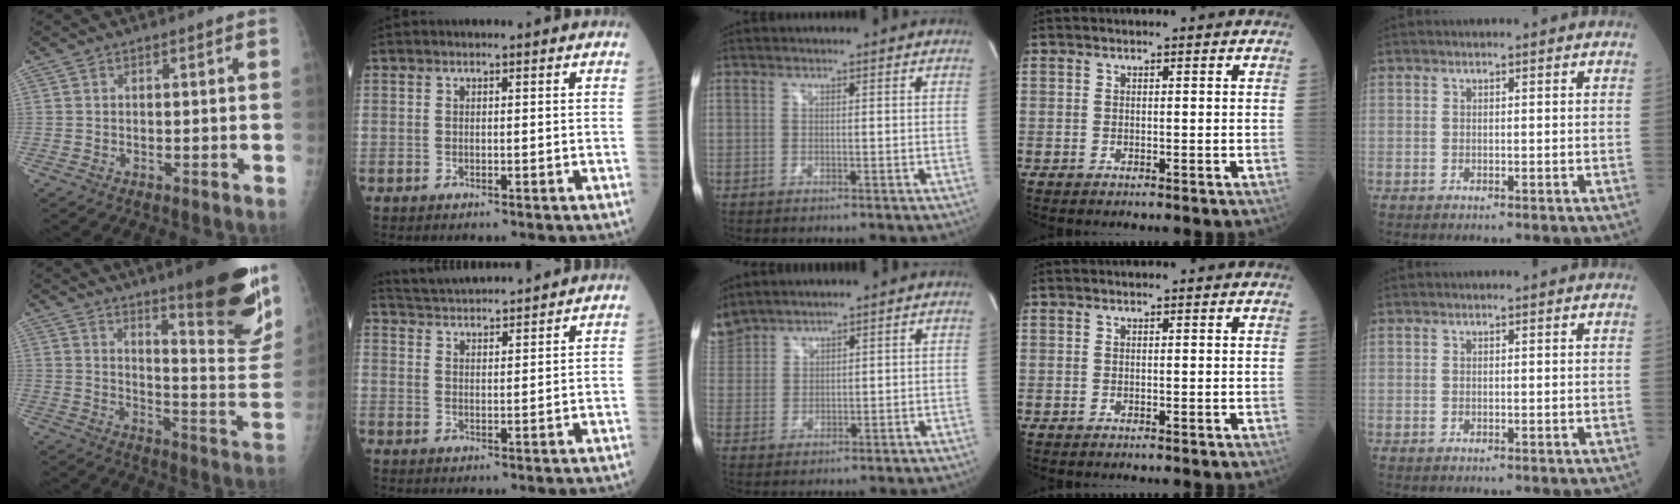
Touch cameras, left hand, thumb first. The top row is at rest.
{"thumb": {"total": 22.4, "force": [14.7, 3.8, 16.6], "torque": [-0.195, -0.098, 0.207]}, "index": {"total": 11.6, "force": [11.2, 0.6, 3.0], "torque": [-0.057, 0.024, 0.171]}, "middle": {"total": 5.4, "force": [5.2, 1.4, 0.6], "torque": [-0.023, 0.018, 0.112]}}